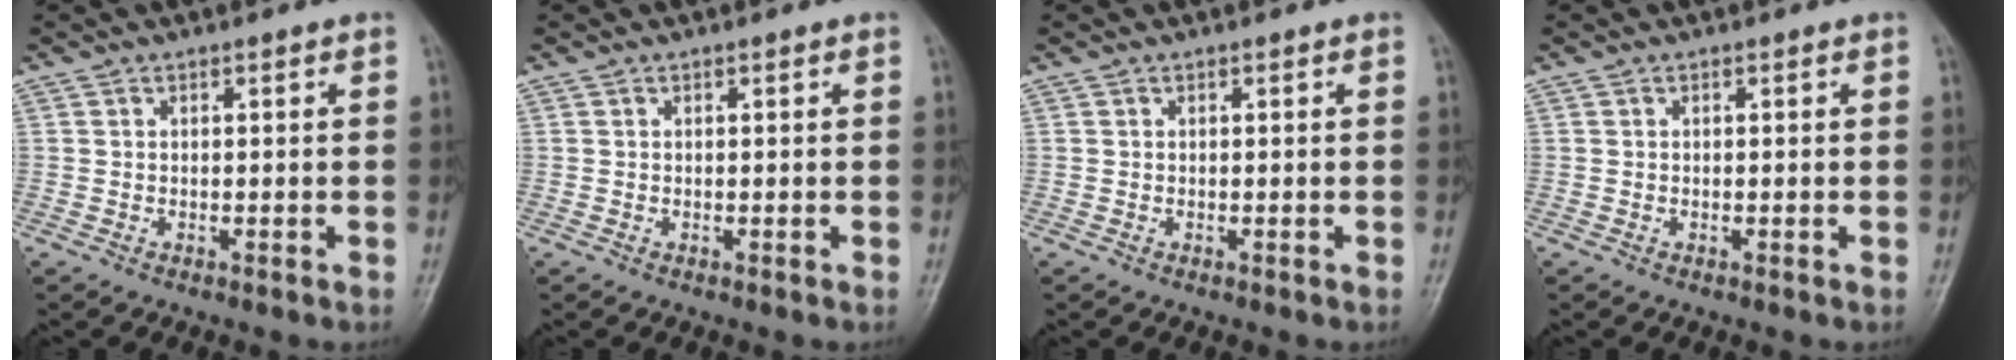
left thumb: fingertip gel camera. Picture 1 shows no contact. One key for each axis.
{"total": 0.0}
{"total": 0.0}
{"total": 0.0}